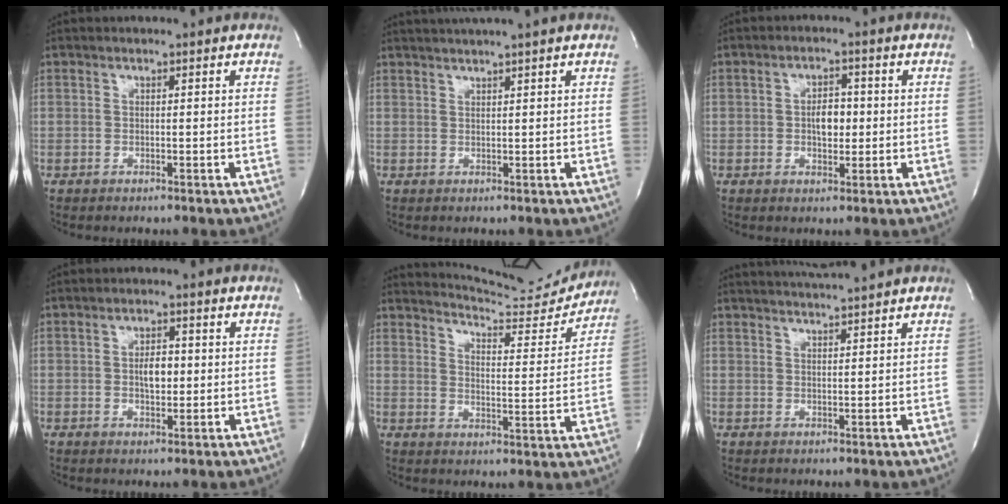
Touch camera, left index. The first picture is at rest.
{"total": 4.7, "force": [3.9, -1.2, 2.2], "torque": [-0.030, 0.016, 0.060]}
{"total": 3.9, "force": [-0.3, 2.1, 3.3], "torque": [-0.051, 0.002, -0.002]}
{"total": 3.5, "force": [-0.2, 1.7, 3.1], "torque": [-0.050, -0.001, 0.000]}
{"total": 13.1, "force": [13.1, 0.2, 1.1], "torque": [-0.017, -0.050, 0.166]}
{"total": 4.7, "force": [4.4, -1.3, 1.3], "torque": [-0.022, 0.005, 0.069]}